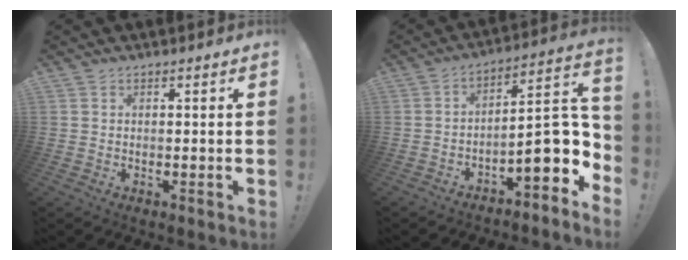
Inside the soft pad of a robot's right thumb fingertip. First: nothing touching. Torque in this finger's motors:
{"motor_torque": [0.74, -0.34, 0.10, -0.18, 0.22]}